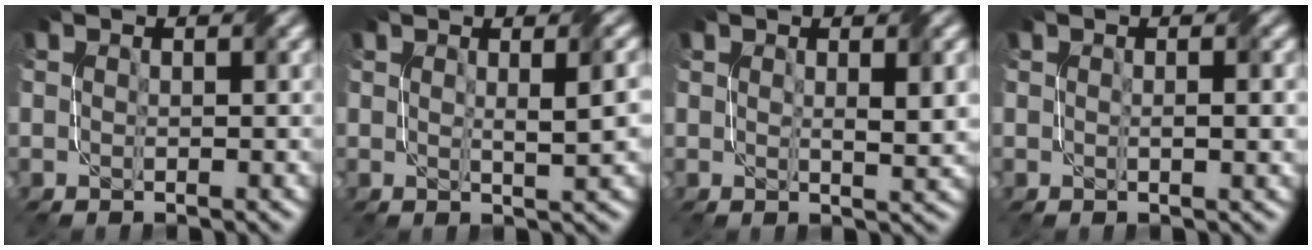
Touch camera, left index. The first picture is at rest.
{"total": 2.6, "force": [0.8, 0.6, 2.4], "torque": [-0.029, 0.002, 0.014]}
{"total": 2.7, "force": [0.8, 0.7, 2.5], "torque": [-0.038, -0.001, 0.018]}
{"total": 1.3, "force": [0.1, 0.3, 1.3], "torque": [-0.020, 0.000, 0.004]}